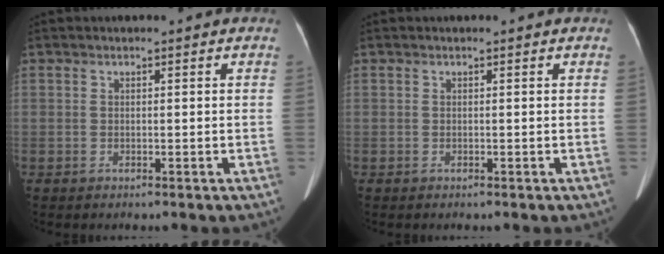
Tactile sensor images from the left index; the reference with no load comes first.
{"total": 0.0}